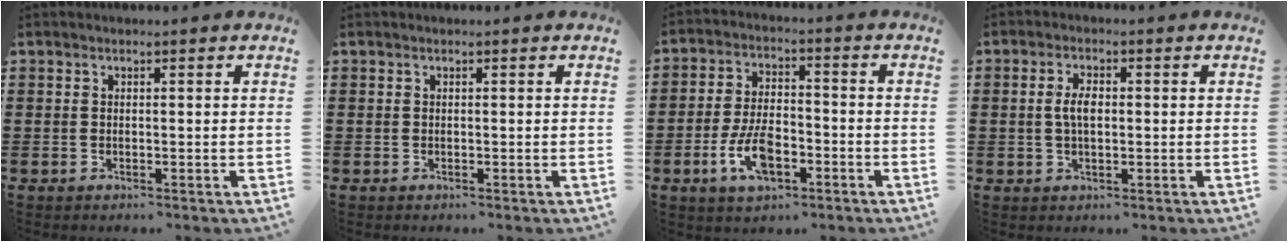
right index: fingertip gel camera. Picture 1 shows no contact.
{"total": 0.0}
{"total": 7.9, "force": [-3.2, 3.8, 6.2], "torque": [-0.141, -0.001, -0.064]}
{"total": 3.5, "force": [0.2, 1.5, 3.1], "torque": [-0.063, 0.006, 0.001]}